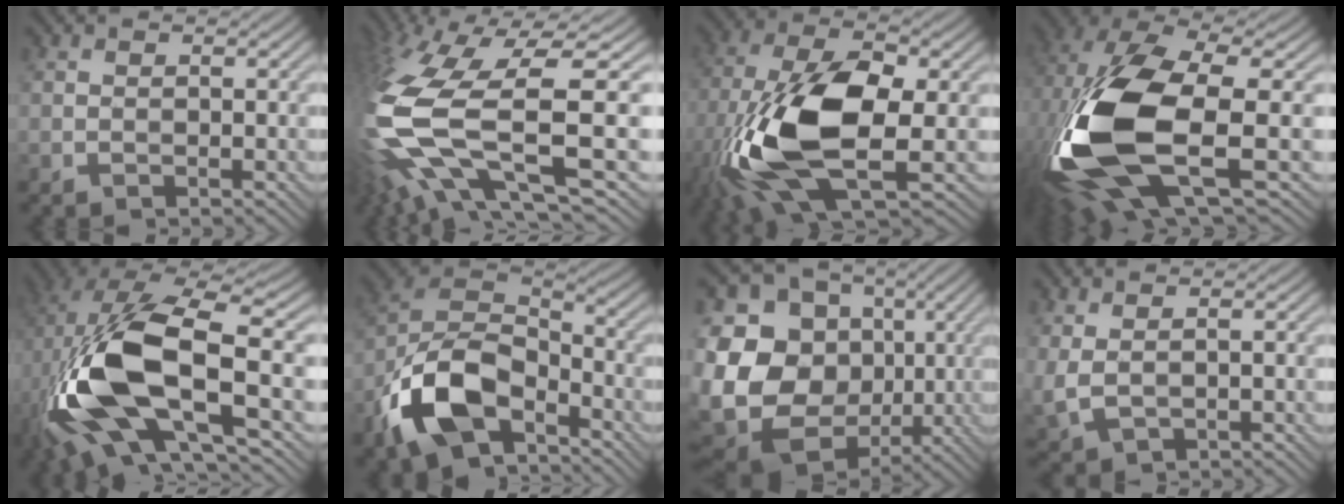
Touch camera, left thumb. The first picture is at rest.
{"total": 16.1, "force": [-1.8, 6.0, 14.8], "torque": [-0.361, -0.028, -0.009]}
{"total": 16.1, "force": [-3.9, 7.2, 13.8], "torque": [-0.313, -0.014, -0.076]}
{"total": 18.6, "force": [-3.3, 8.8, 16.1], "torque": [-0.384, -0.032, -0.039]}
{"total": 19.6, "force": [-2.8, 9.2, 17.0], "torque": [-0.379, -0.020, -0.041]}
{"total": 14.5, "force": [-7.7, 8.0, 9.3], "torque": [-0.219, -0.022, -0.162]}
{"total": 20.4, "force": [-2.2, 17.5, 10.3], "torque": [-0.240, -0.010, -0.035]}
{"total": 3.7, "force": [0.8, 2.2, 2.9], "torque": [-0.083, -0.006, 0.023]}